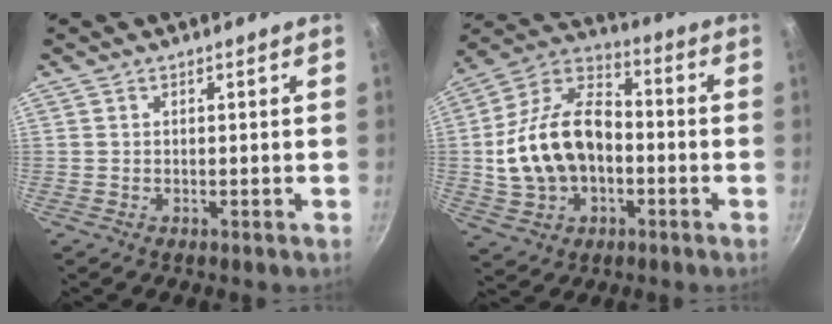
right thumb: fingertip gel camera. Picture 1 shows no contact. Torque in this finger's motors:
{"motor_torque": [-0.35, 1.23, 1.24, -1.15, 0.18]}